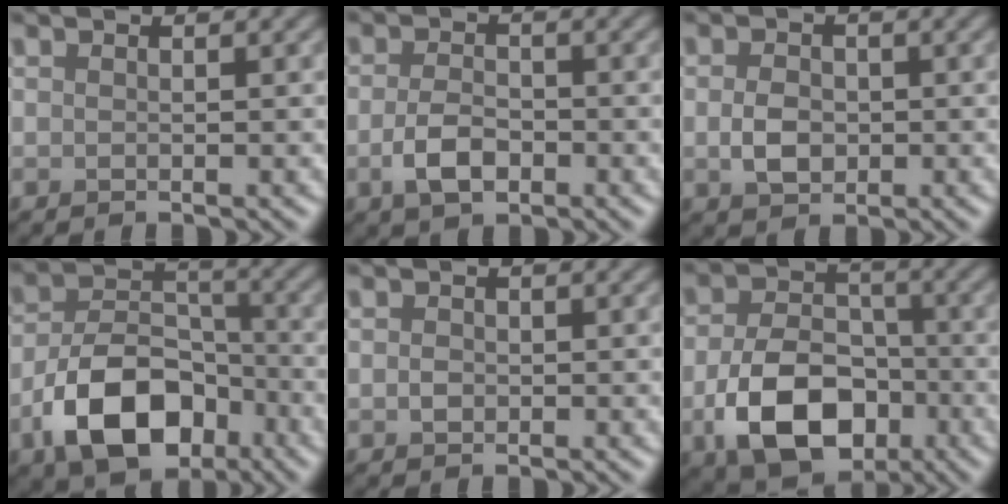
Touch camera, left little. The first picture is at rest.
{"total": 3.1, "force": [-1.2, 1.8, 2.2], "torque": [-0.046, -0.002, -0.029]}
{"total": 2.8, "force": [-0.4, 2.1, 1.8], "torque": [-0.037, -0.002, -0.012]}
{"total": 9.1, "force": [-4.3, 5.5, 5.8], "torque": [-0.108, -0.001, -0.079]}
{"total": 1.0, "force": [-0.2, 0.8, 0.5], "torque": [-0.010, -0.001, -0.008]}
{"total": 9.5, "force": [-3.3, 6.4, 6.2], "torque": [-0.121, -0.016, -0.055]}